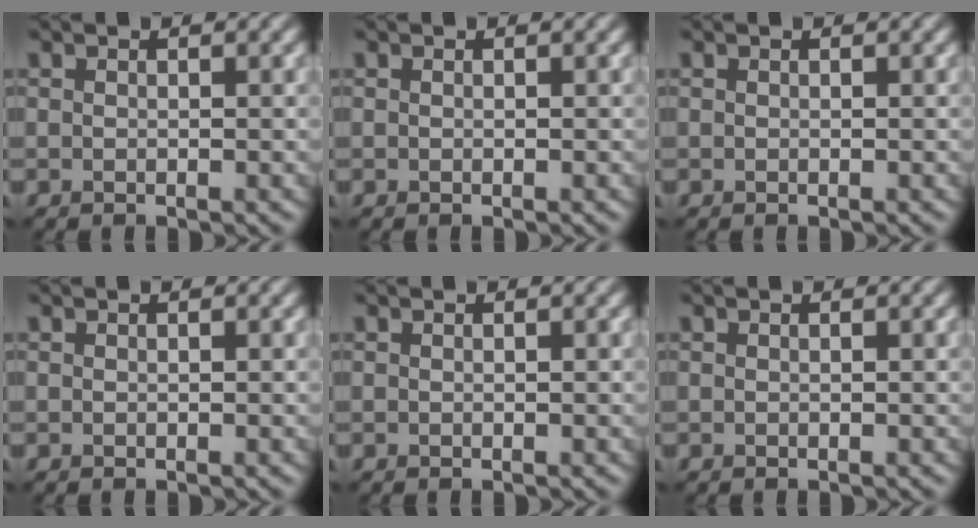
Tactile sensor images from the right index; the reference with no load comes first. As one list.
[{"total": 0.0}, {"total": 0.0}, {"total": 0.0}, {"total": 0.0}, {"total": 0.0}]